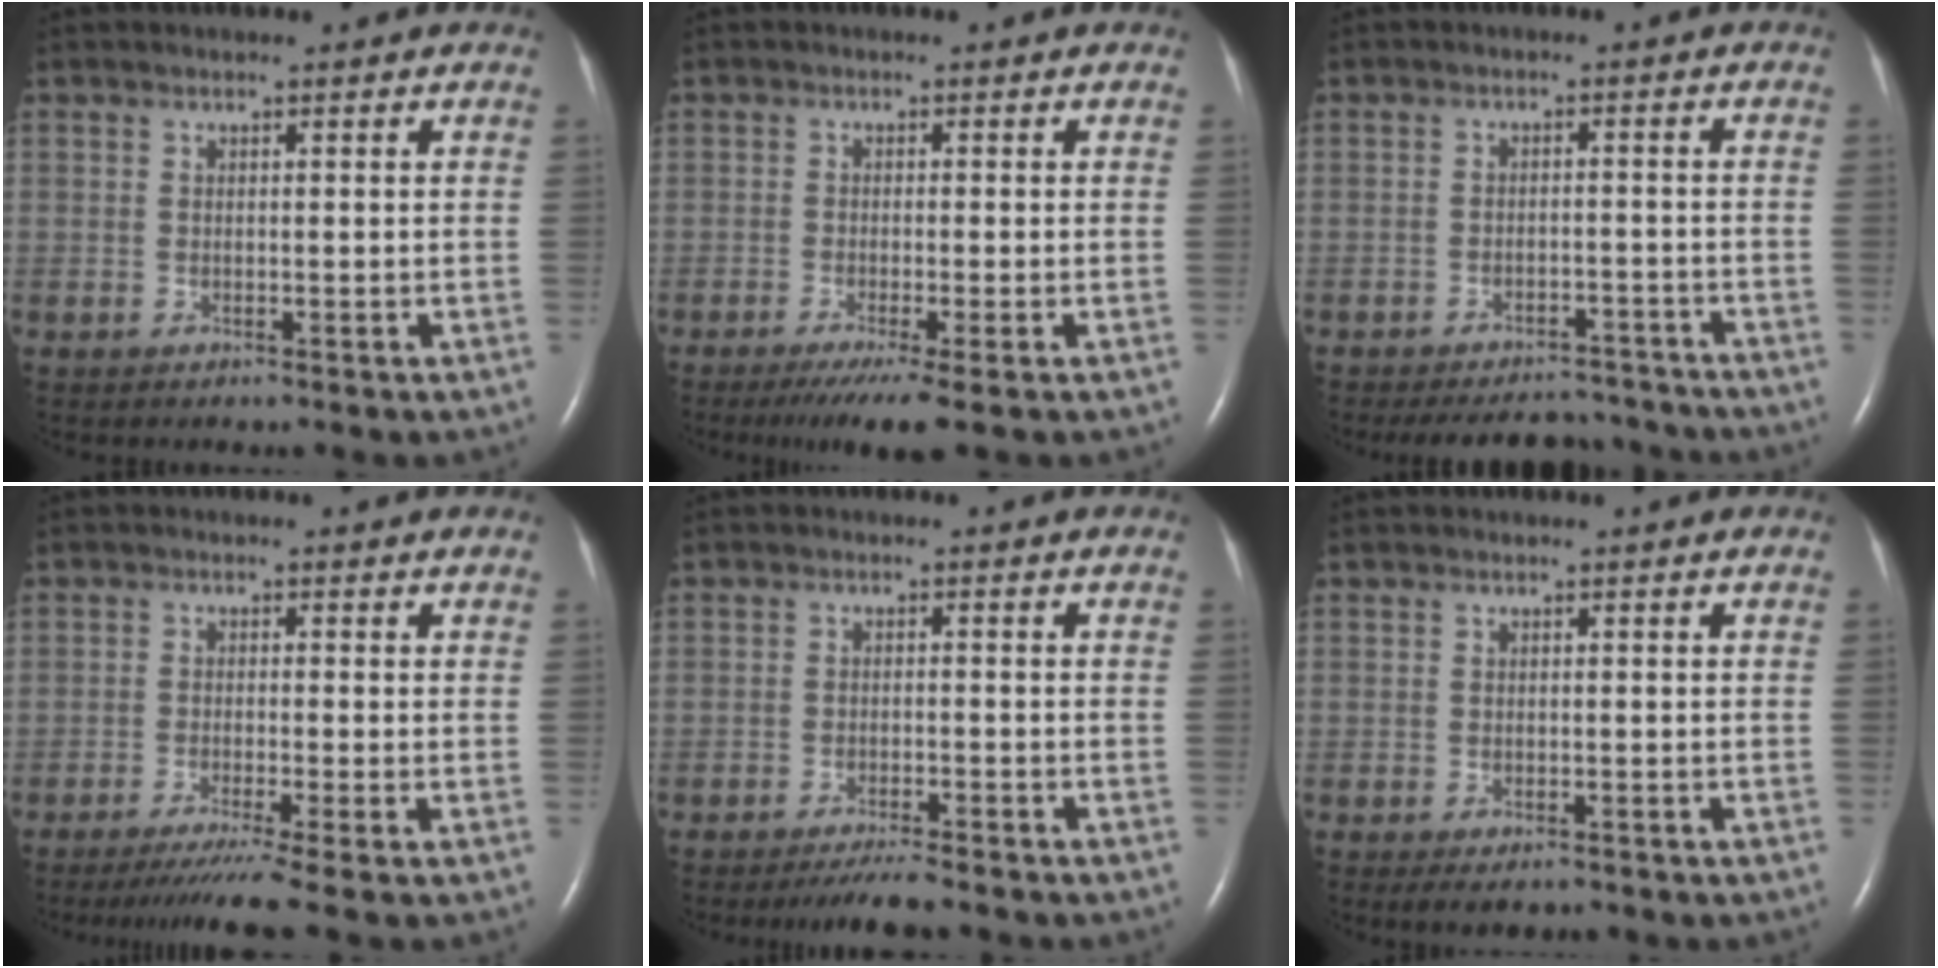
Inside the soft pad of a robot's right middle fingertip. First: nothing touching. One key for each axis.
{"total": 5.6, "fx": -3.7, "fy": -0.1, "fz": 4.2, "tx": -0.064, "ty": -0.016, "tz": -0.062}
{"total": 11.1, "fx": -10.2, "fy": 3.6, "fz": 2.6, "tx": -0.043, "ty": 0.007, "tz": -0.127}
{"total": 7.1, "fx": -5.6, "fy": -1.7, "fz": 4.1, "tx": -0.057, "ty": -0.028, "tz": -0.092}
{"total": 5.0, "fx": -4.5, "fy": 0.2, "fz": 2.3, "tx": -0.037, "ty": -0.013, "tz": -0.073}
{"total": 3.3, "fx": -2.5, "fy": 1.2, "fz": 1.7, "tx": -0.019, "ty": -0.005, "tz": -0.031}